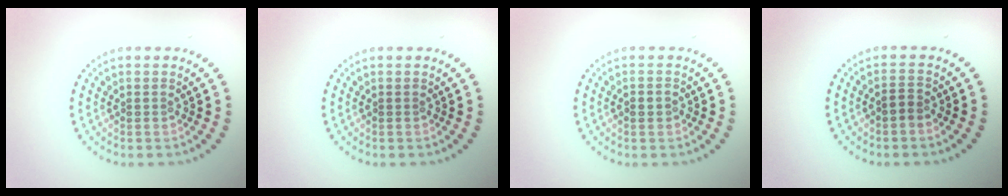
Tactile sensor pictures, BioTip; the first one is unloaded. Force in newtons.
{"total": 0.0}
{"total": 1.1, "press": 1.0, "slide": 0.4}
{"total": 1.1, "press": 1.0, "slide": 0.6}